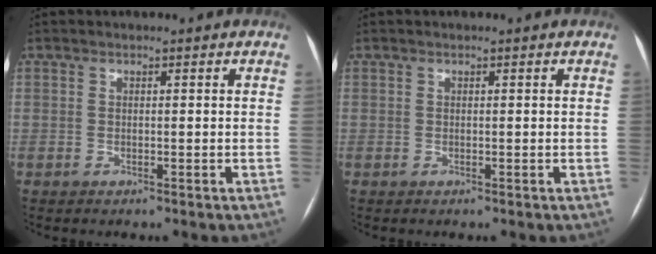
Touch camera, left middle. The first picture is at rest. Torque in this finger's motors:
{"motor_torque": [-0.01, 0.22, 0.03, 0.01]}